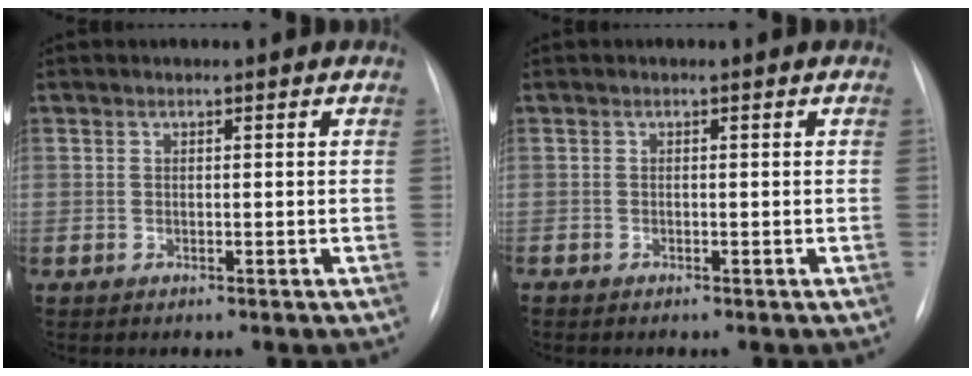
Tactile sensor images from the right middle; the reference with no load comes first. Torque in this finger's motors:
{"motor_torque": [0.77, -1.36, 0.33, 0.18]}